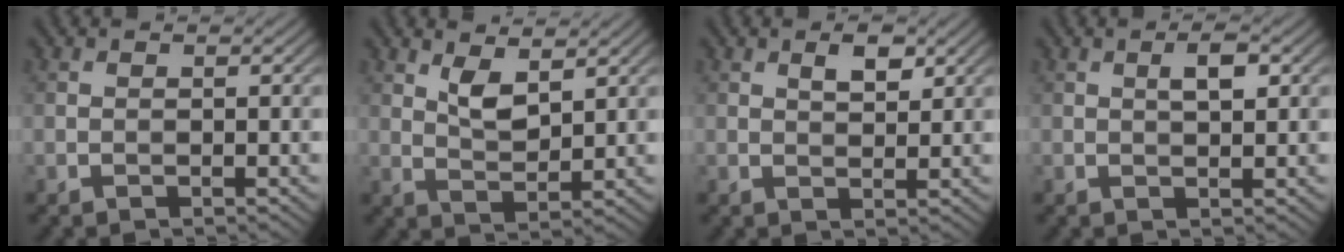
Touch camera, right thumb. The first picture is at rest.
{"total": 4.0, "force": [2.3, 1.6, 2.9], "torque": [-0.063, -0.008, 0.047]}
{"total": 2.6, "force": [1.3, 1.1, 1.9], "torque": [-0.030, -0.001, 0.024]}
{"total": 2.5, "force": [0.8, 0.7, 2.2], "torque": [-0.038, 0.003, 0.012]}